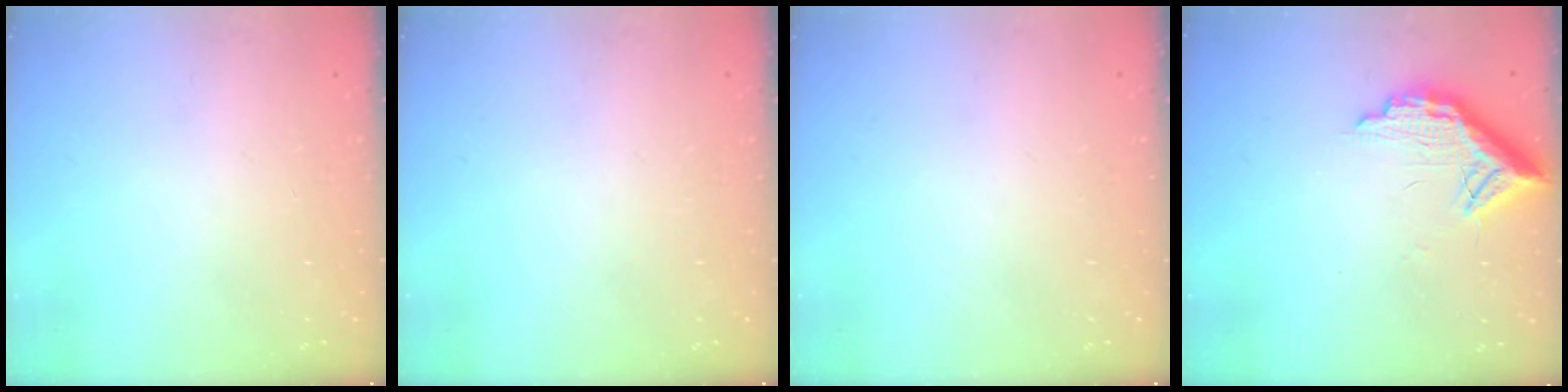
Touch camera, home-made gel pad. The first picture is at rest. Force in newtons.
{"total": 0.0}
{"total": 0.0}
{"total": 11.0, "press": 11.0, "slide": 0.7}